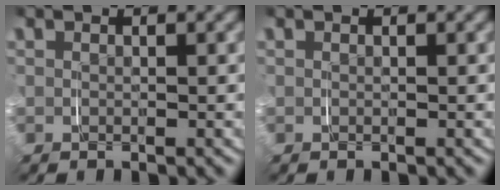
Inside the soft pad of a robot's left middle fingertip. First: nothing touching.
{"total": 0.0}